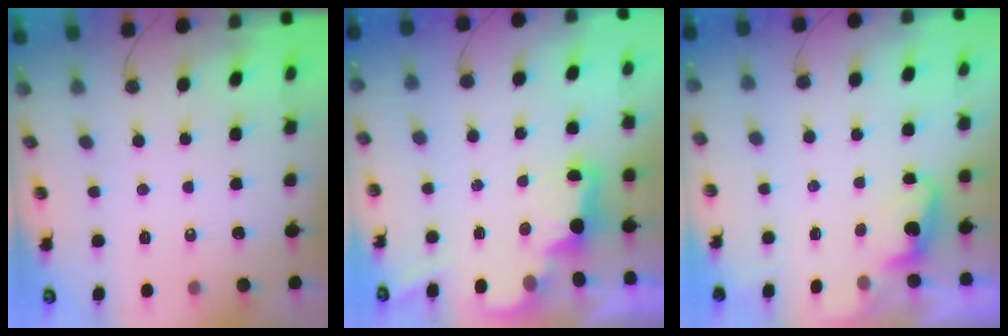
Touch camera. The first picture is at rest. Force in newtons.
{"total": 2.7, "press": 2.6, "slide": 0.5}
{"total": 1.4, "press": 1.2, "slide": 0.8}